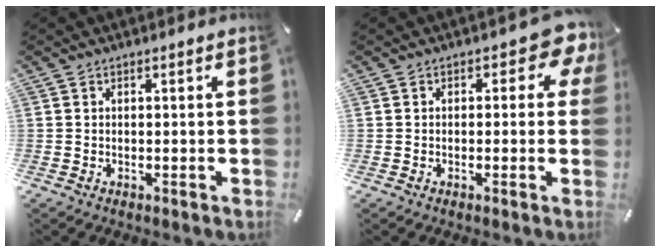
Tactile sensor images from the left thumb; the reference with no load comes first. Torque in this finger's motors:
{"motor_torque": [2.49, 2.52, 0.57, -0.62, 0.05]}